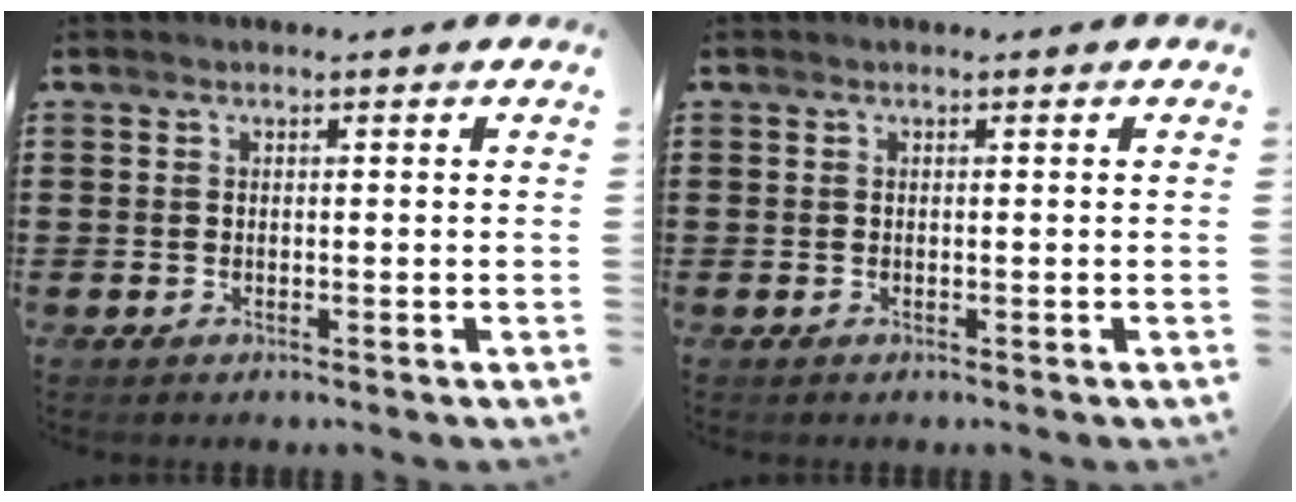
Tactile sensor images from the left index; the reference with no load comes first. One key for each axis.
{"total": 0.0}